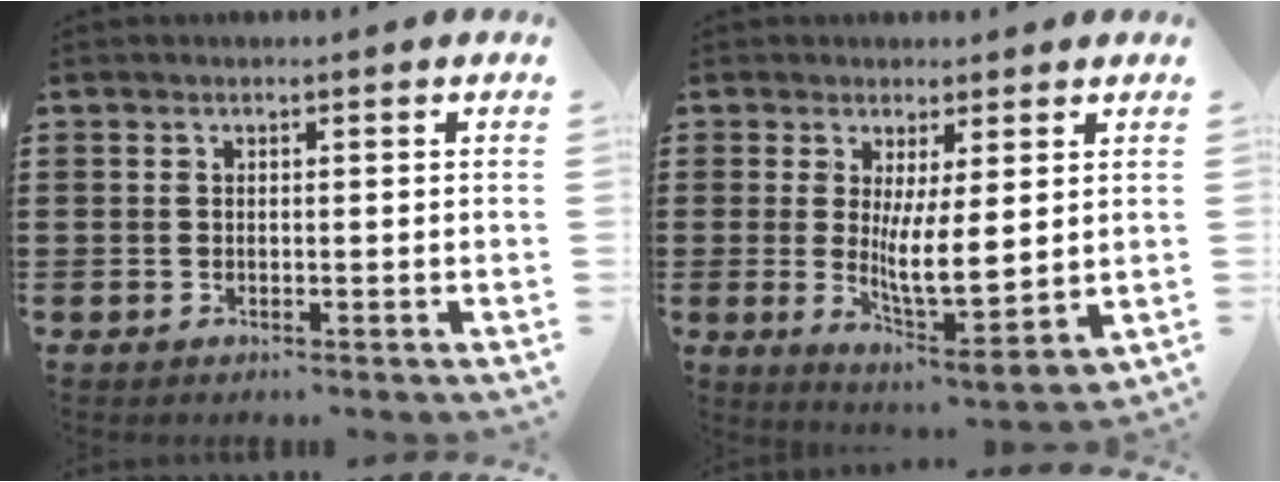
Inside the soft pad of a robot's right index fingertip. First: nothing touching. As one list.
[{"total": 7.4, "force": [1.3, 1.7, 7.1], "torque": [-0.126, -0.026, 0.022]}]